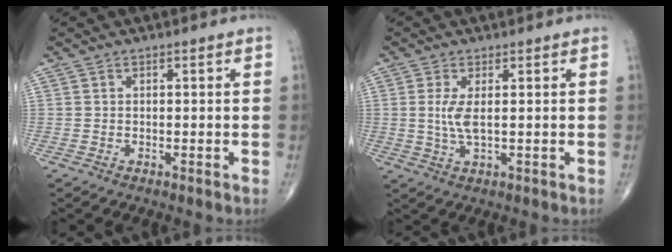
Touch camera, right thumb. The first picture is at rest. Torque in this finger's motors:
{"motor_torque": [-0.27, 0.44, 0.31, 0.30, 0.00]}